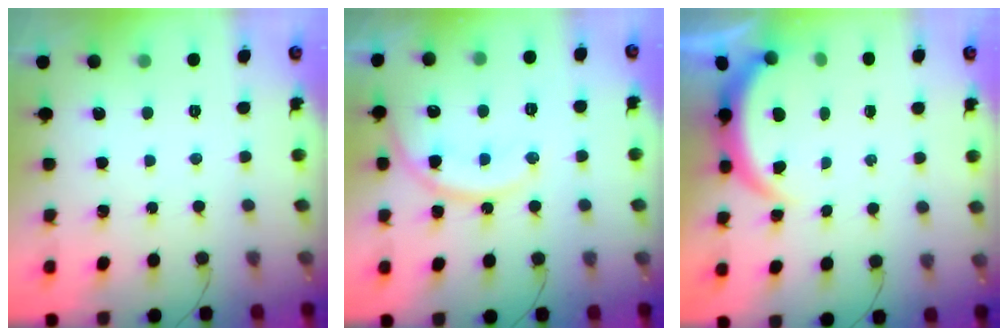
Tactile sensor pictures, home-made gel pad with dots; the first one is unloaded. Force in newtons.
{"total": 13.6, "press": 13.5, "slide": 1.3}
{"total": 3.9, "press": 3.9, "slide": 0.2}